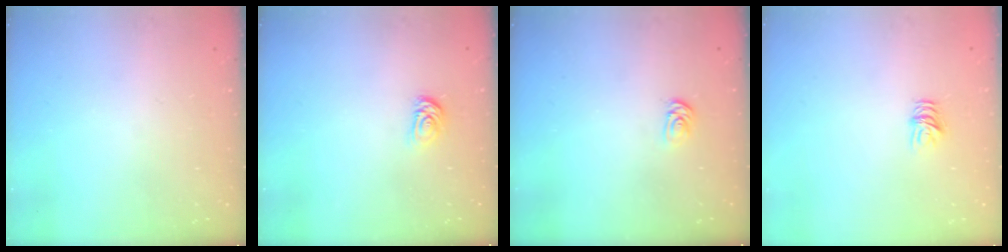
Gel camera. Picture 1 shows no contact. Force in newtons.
{"total": 4.4, "press": 4.3, "slide": 0.5}
{"total": 2.1, "press": 2.1, "slide": 0.2}
{"total": 4.4, "press": 4.4, "slide": 0.3}